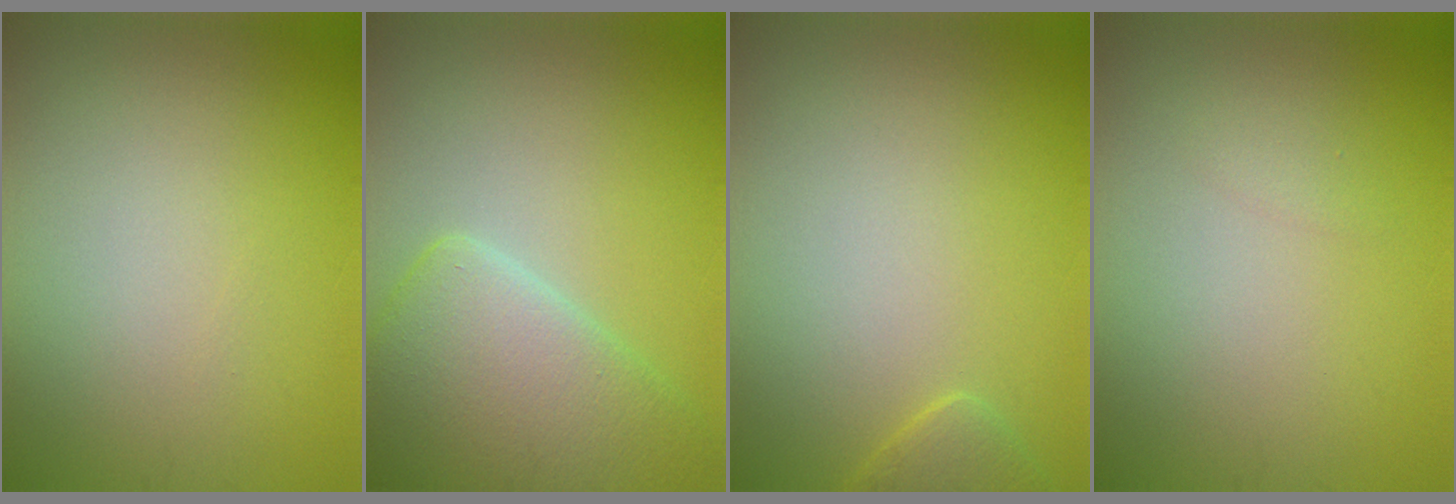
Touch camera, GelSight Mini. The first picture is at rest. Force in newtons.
{"total": 7.4, "press": 7.4, "slide": 0.4}
{"total": 1.9, "press": 1.9, "slide": 0.2}
{"total": 0.6, "press": 0.6, "slide": 0.0}